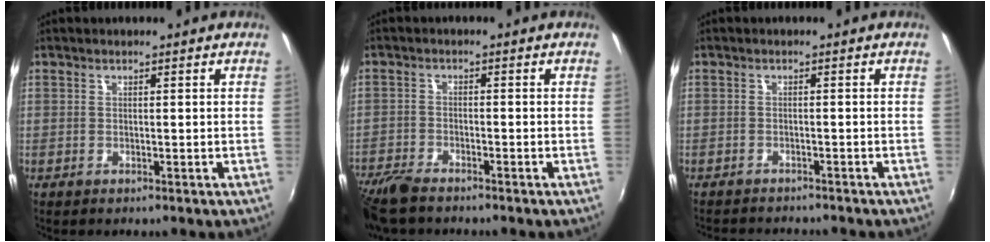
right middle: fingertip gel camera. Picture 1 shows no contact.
{"total": 7.8, "force": [-6.7, 2.0, 3.5], "torque": [-0.100, -0.030, -0.130]}
{"total": 5.5, "force": [-5.2, 1.0, 1.6], "torque": [-0.044, -0.014, -0.078]}